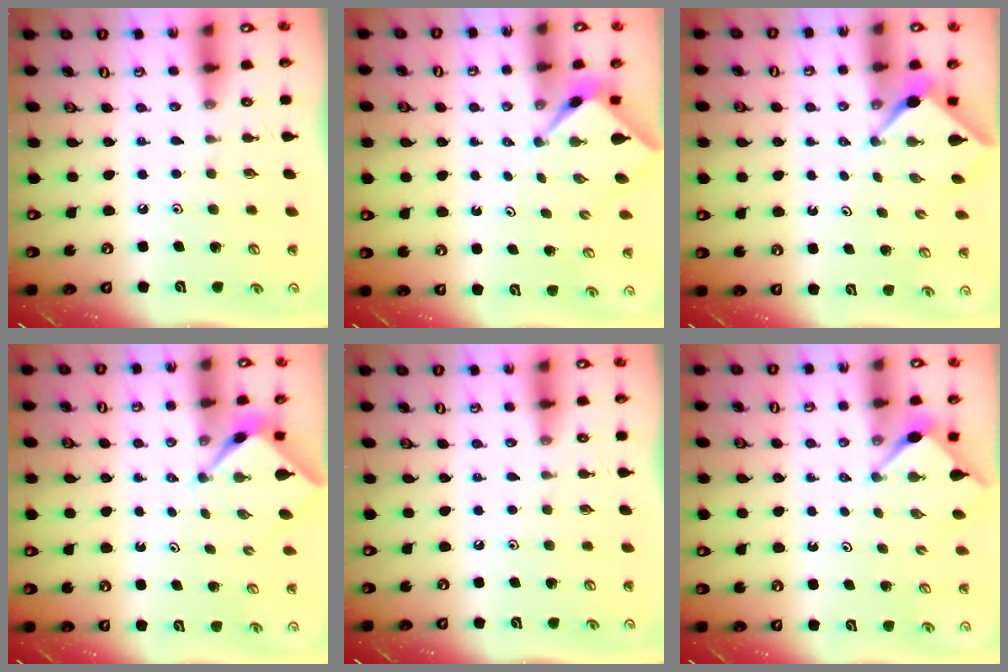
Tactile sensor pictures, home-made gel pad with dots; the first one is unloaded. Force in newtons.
{"total": 2.2, "press": 2.2, "slide": 0.3}
{"total": 2.5, "press": 2.5, "slide": 0.2}
{"total": 2.2, "press": 2.2, "slide": 0.3}
{"total": 0.0}
{"total": 2.9, "press": 2.9, "slide": 0.3}